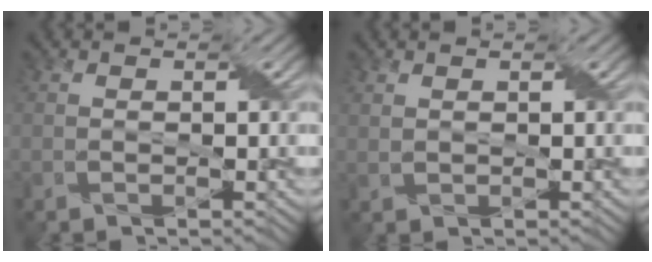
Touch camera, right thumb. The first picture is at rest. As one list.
[{"total": 0.8, "force": [0.7, 0.4, 0.3], "torque": [-0.013, 0.001, 0.018]}]